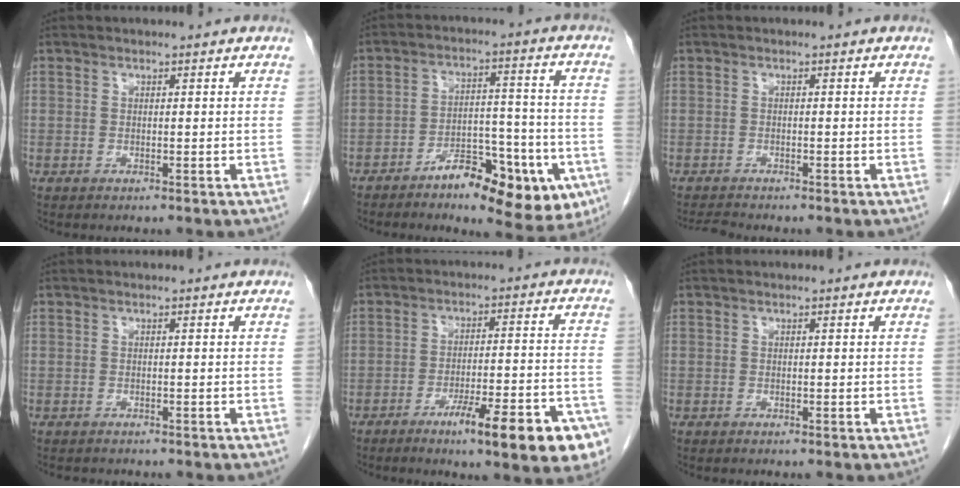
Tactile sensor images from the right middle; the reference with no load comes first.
{"total": 13.9, "force": [-7.5, 5.1, 10.5], "torque": [-0.131, 0.020, -0.104]}
{"total": 1.8, "force": [-1.8, -0.4, 0.2], "torque": [-0.014, -0.014, -0.031]}
{"total": 1.8, "force": [-1.6, 0.6, 0.5], "torque": [-0.018, -0.006, -0.020]}
{"total": 14.8, "force": [-8.5, 1.7, 12.0], "torque": [-0.114, 0.006, -0.114]}
{"total": 0.0}